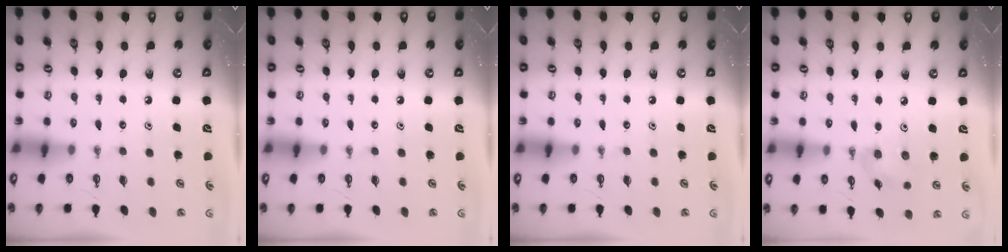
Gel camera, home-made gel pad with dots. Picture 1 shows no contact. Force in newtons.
{"total": 0.0}
{"total": 0.0}
{"total": 6.2, "press": 6.2, "slide": 0.6}